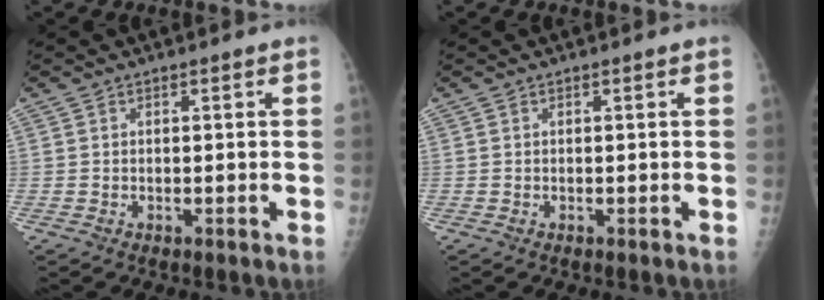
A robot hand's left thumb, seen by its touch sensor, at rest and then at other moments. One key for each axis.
{"total": 0.0}